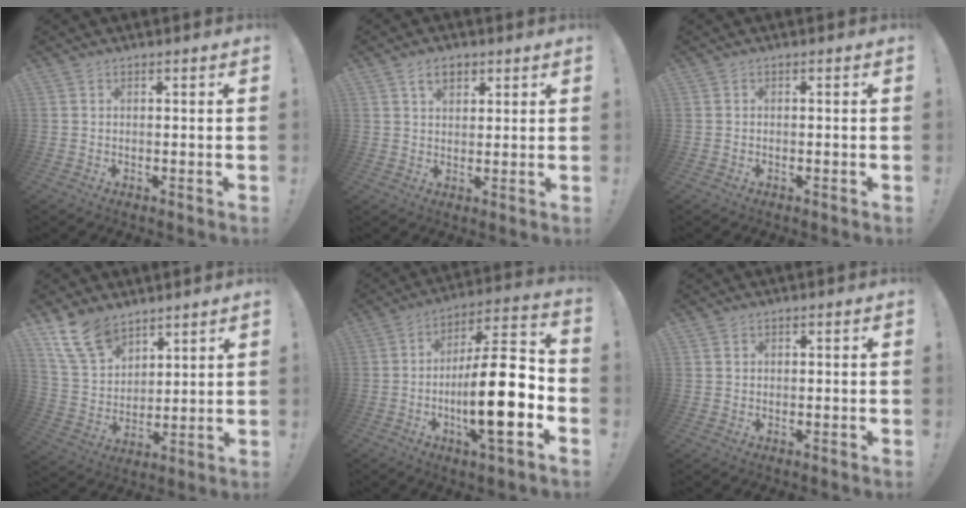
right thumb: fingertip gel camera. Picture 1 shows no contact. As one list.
[{"total": 4.9, "force": [2.7, 3.0, 2.8], "torque": [-0.041, -0.004, 0.046]}, {"total": 0.0}, {"total": 13.4, "force": [9.8, 7.2, 5.5], "torque": [-0.121, -0.052, 0.193]}, {"total": 20.5, "force": [-5.1, 5.2, 19.2], "torque": [-0.330, 0.026, -0.085]}, {"total": 1.0, "force": [0.7, 0.6, -0.2], "torque": [0.011, 0.000, 0.012]}]